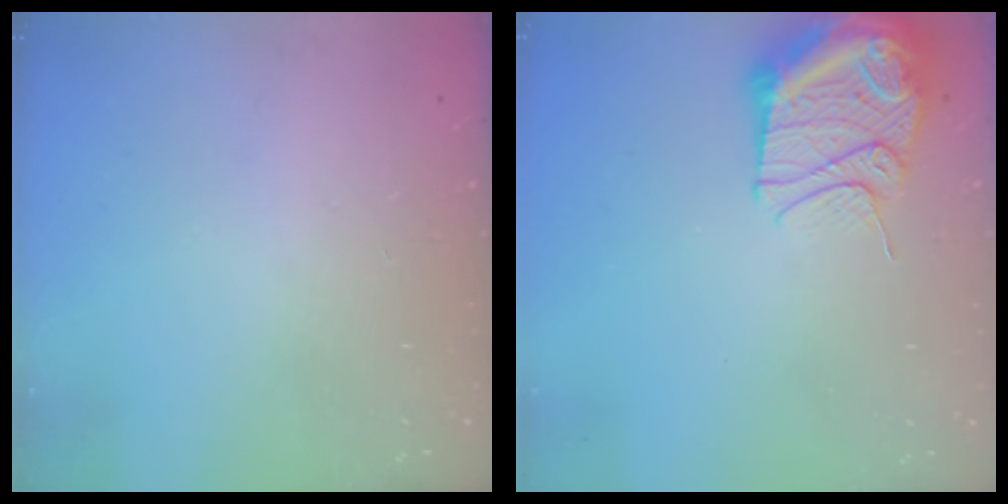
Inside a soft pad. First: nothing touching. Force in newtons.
{"total": 14.0, "press": 13.9, "slide": 1.7}